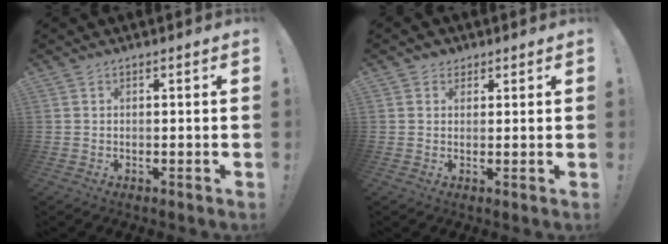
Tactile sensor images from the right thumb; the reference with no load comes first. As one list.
[{"total": 2.9, "force": [1.7, 2.3, 0.4], "torque": [-0.005, -0.003, 0.032]}]